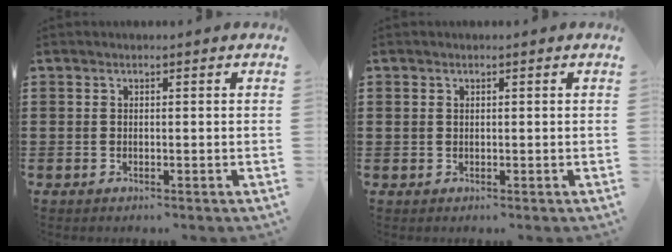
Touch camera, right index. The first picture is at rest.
{"total": 0.6, "force": [0.4, 0.5, 0.1], "torque": [-0.005, 0.002, 0.008]}